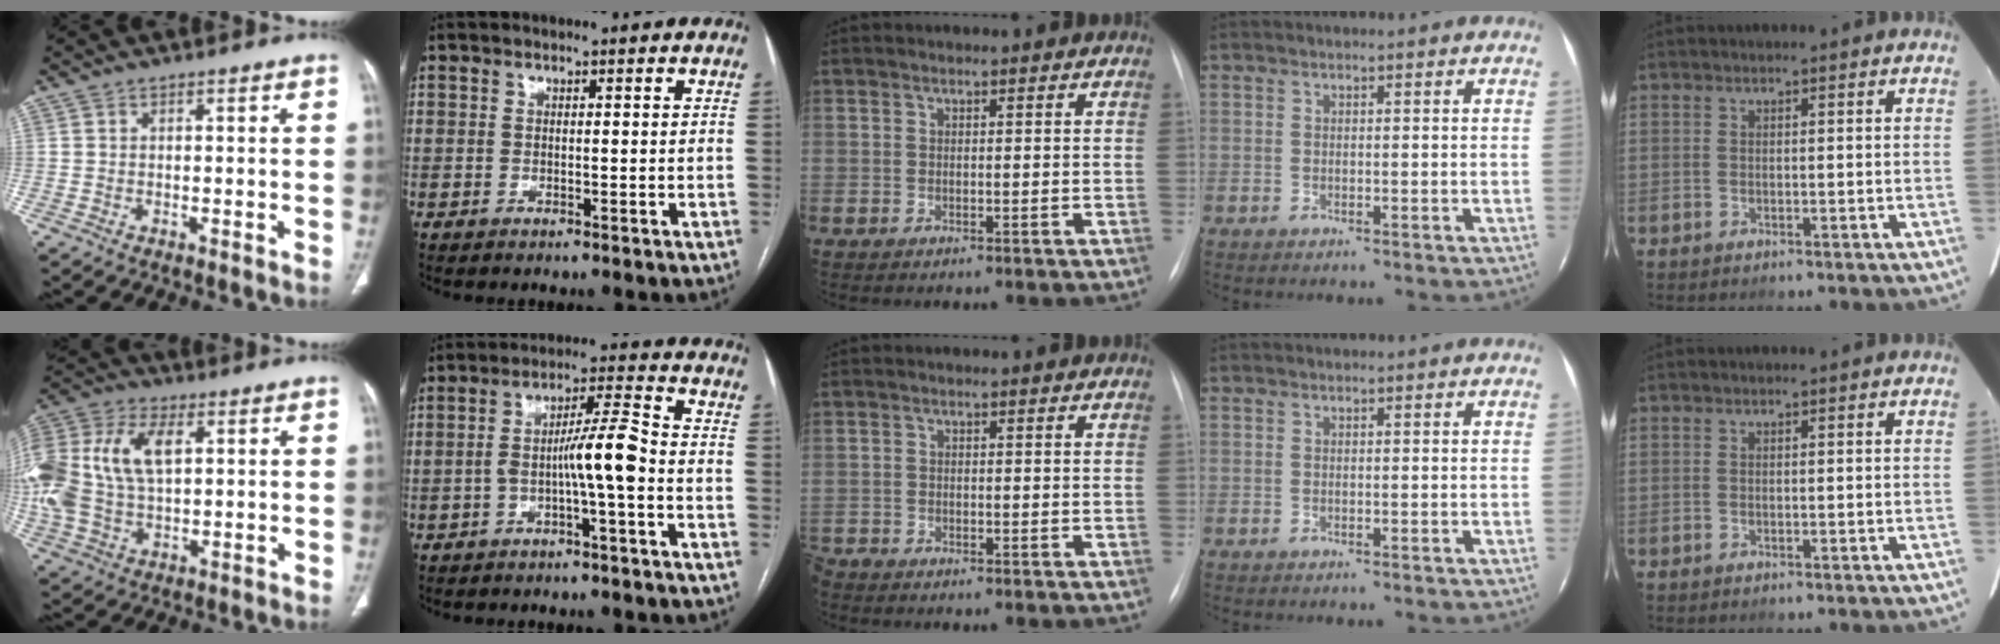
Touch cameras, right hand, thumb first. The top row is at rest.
{"thumb": {"total": 21.1, "force": [3.8, 12.7, 16.4], "torque": [-0.386, 0.018, 0.070]}, "index": {"total": 7.2, "force": [-2.1, 0.0, 6.9], "torque": [-0.122, 0.022, -0.033]}, "middle": {"total": 1.4, "force": [-1.4, 0.1, 0.0], "torque": [-0.001, -0.006, -0.026]}}